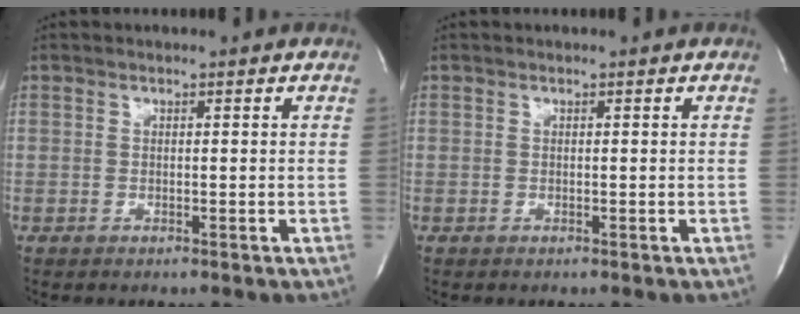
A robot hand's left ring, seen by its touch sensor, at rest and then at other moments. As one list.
[{"total": 0.0}]